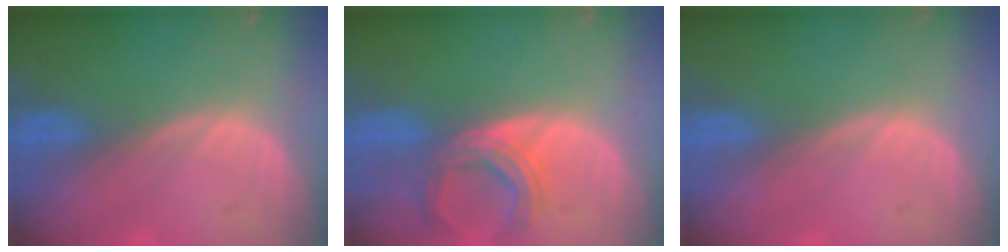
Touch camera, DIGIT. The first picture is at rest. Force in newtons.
{"total": 5.7, "press": 5.7, "slide": 0.5}
{"total": 0.0}